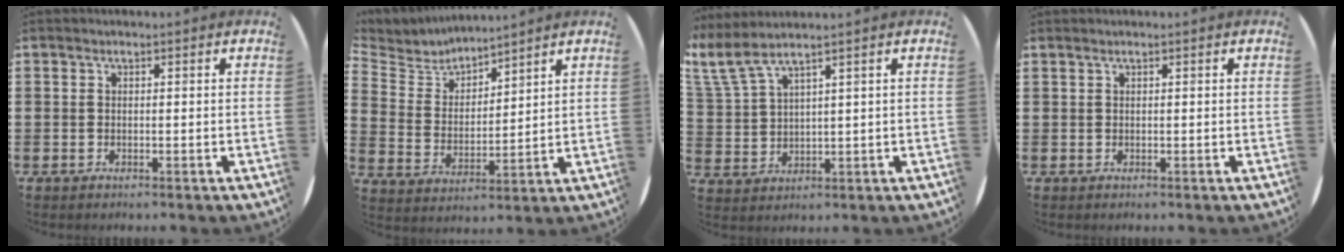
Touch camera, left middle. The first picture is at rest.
{"total": 5.0, "force": [4.9, 0.8, -0.6], "torque": [-0.015, -0.037, 0.084]}
{"total": 4.5, "force": [3.4, 0.7, 3.0], "torque": [-0.071, -0.010, 0.055]}
{"total": 0.0}